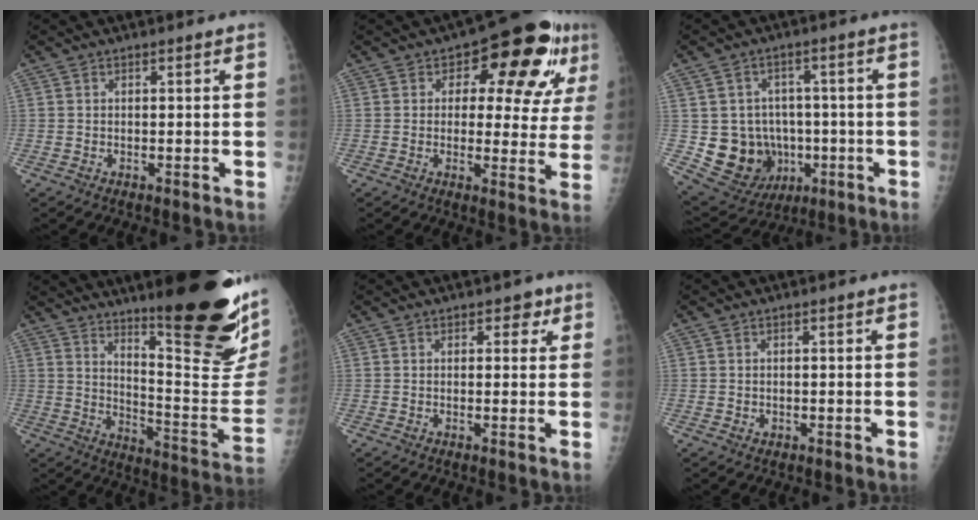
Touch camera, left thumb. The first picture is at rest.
{"total": 16.4, "force": [6.0, 8.3, 12.8], "torque": [-0.119, 0.002, 0.073]}
{"total": 13.8, "force": [-2.0, 12.3, 5.9], "torque": [-0.076, 0.017, -0.006]}
{"total": 28.3, "force": [16.7, 6.4, 21.9], "torque": [-0.254, -0.093, 0.246]}
{"total": 2.9, "force": [1.4, 1.9, 1.6], "torque": [0.003, -0.003, 0.014]}
{"total": 0.9, "force": [-0.1, 0.8, 0.3], "torque": [-0.005, 0.000, 0.001]}